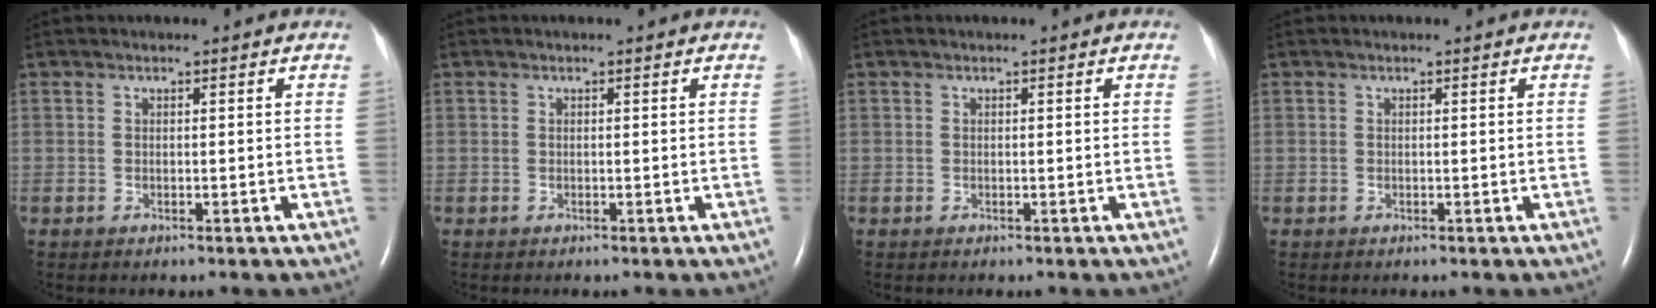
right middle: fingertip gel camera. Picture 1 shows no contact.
{"total": 0.0}
{"total": 0.0}
{"total": 0.0}